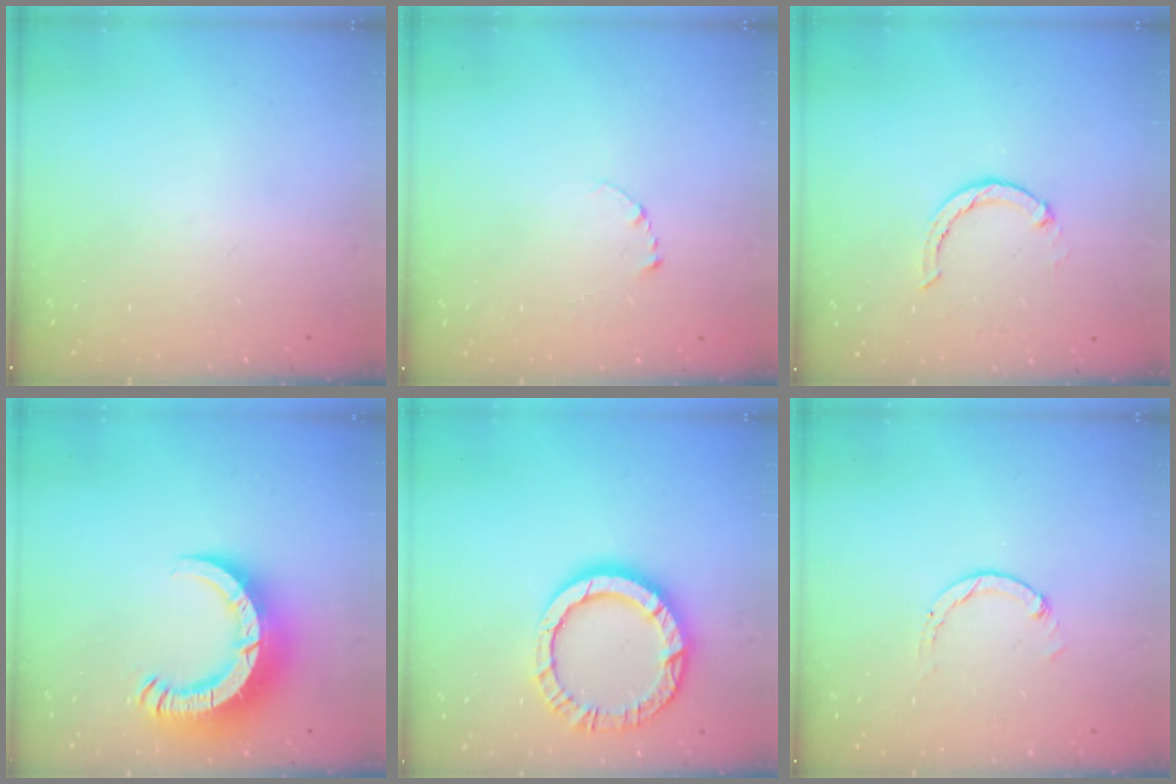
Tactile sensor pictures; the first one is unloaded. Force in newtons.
{"total": 2.7, "press": 2.7, "slide": 0.3}
{"total": 3.0, "press": 3.0, "slide": 0.4}
{"total": 13.1, "press": 13.0, "slide": 1.4}
{"total": 12.7, "press": 12.6, "slide": 1.2}
{"total": 1.3, "press": 1.2, "slide": 0.2}